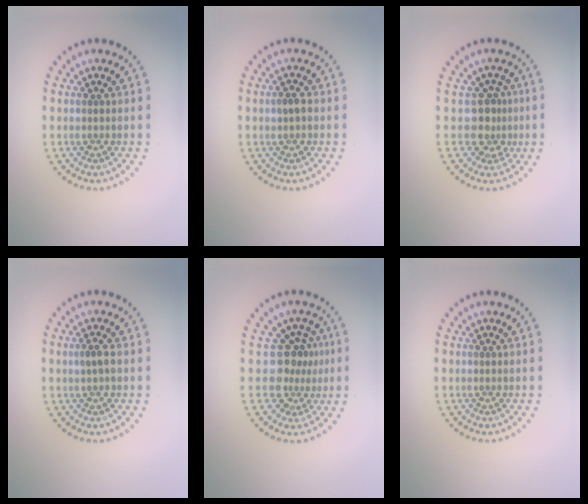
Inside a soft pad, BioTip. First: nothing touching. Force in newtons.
{"total": 1.5, "press": 1.5, "slide": 0.1}
{"total": 2.5, "press": 1.9, "slide": 1.7}
{"total": 1.3, "press": 1.3, "slide": 0.2}
{"total": 3.4, "press": 2.4, "slide": 2.4}
{"total": 0.0}